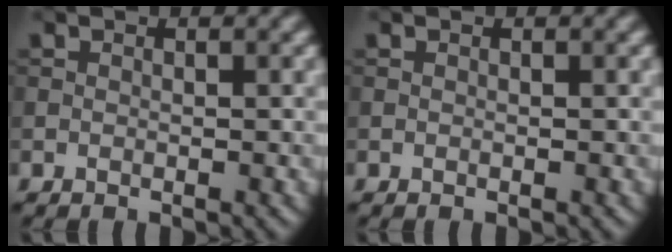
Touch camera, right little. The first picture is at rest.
{"total": 0.0}